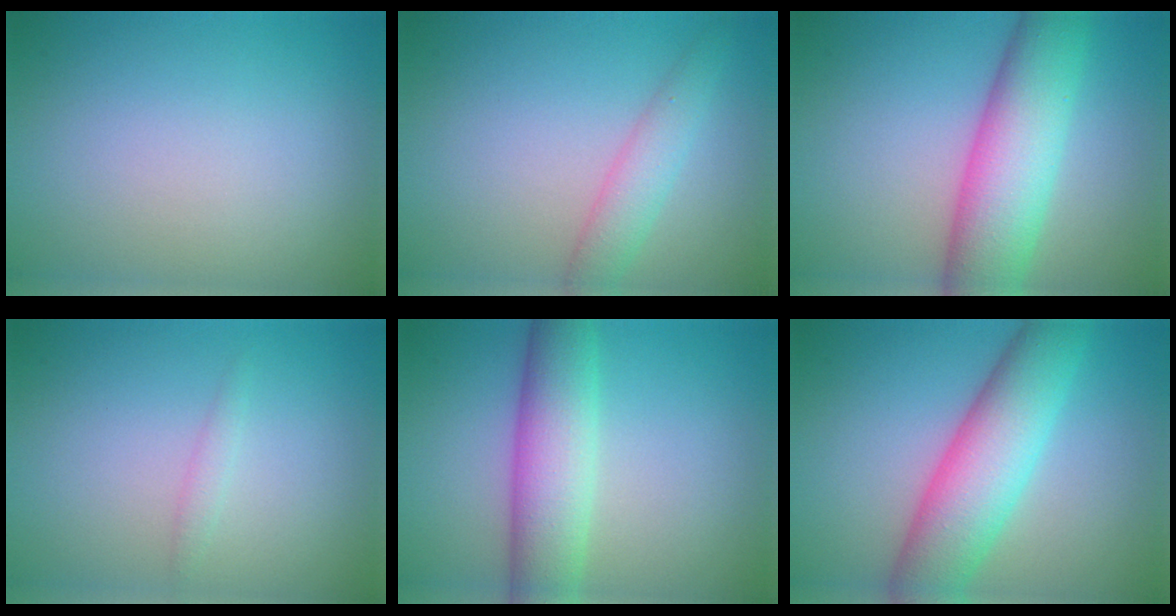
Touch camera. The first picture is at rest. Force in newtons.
{"total": 2.8, "press": 2.8, "slide": 0.1}
{"total": 8.7, "press": 8.7, "slide": 0.3}
{"total": 0.8, "press": 0.8, "slide": 0.1}
{"total": 6.5, "press": 6.5, "slide": 0.2}
{"total": 8.2, "press": 8.2, "slide": 0.2}